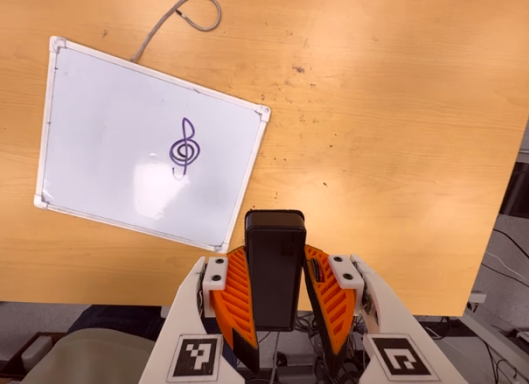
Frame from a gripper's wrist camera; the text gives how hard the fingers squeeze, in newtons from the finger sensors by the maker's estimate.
{"total": 8.2, "left": 6.6, "right": 9.8}